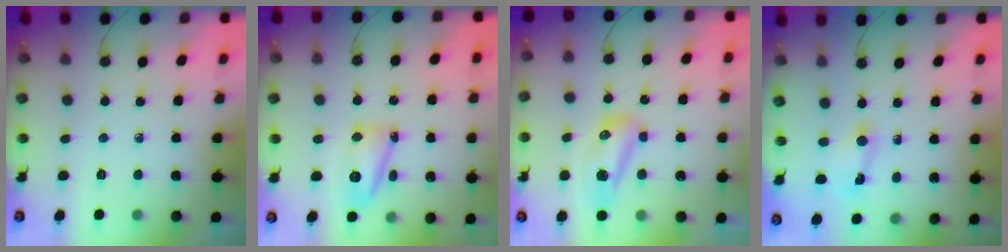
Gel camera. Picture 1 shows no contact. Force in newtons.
{"total": 12.4, "press": 11.7, "slide": 4.2}
{"total": 11.5, "press": 9.8, "slide": 6.0}
{"total": 2.0, "press": 2.0, "slide": 0.4}